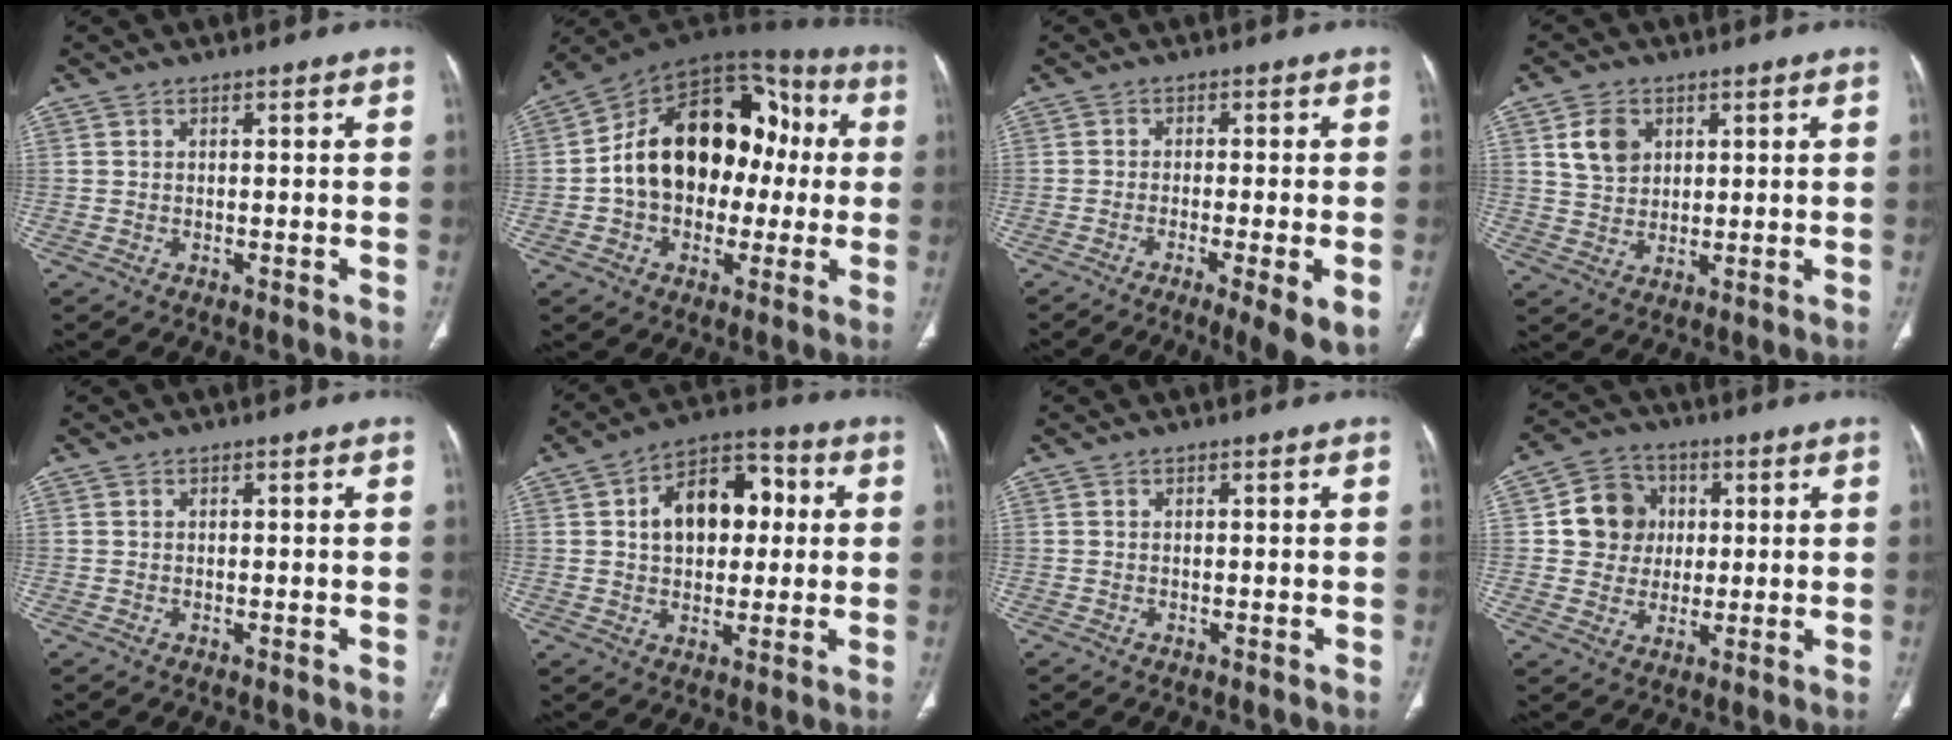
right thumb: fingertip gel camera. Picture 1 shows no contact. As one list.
[{"total": 22.4, "force": [0.1, 15.4, 16.2], "torque": [-0.227, 0.055, 0.000]}, {"total": 8.4, "force": [-3.6, 1.2, 7.4], "torque": [-0.115, -0.012, -0.058]}, {"total": 6.4, "force": [2.4, 4.8, 3.4], "torque": [-0.043, -0.011, 0.050]}, {"total": 0.0}, {"total": 13.9, "force": [2.5, 9.1, 10.2], "torque": [-0.122, 0.023, 0.031]}, {"total": 0.0}, {"total": 9.5, "force": [1.6, 8.7, 3.5], "torque": [-0.021, 0.001, 0.023]}]